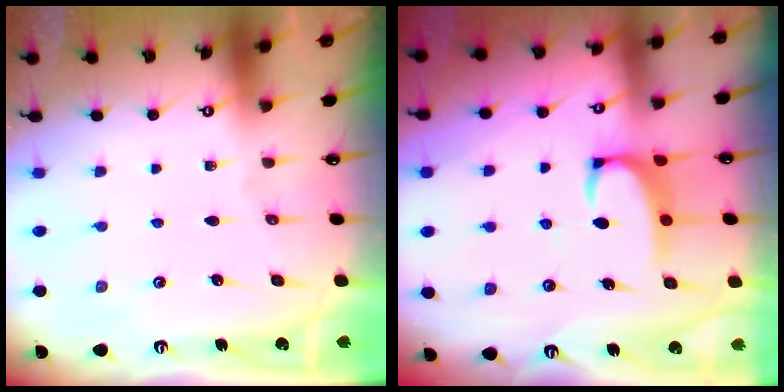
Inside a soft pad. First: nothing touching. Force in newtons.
{"total": 3.5, "press": 3.4, "slide": 0.7}